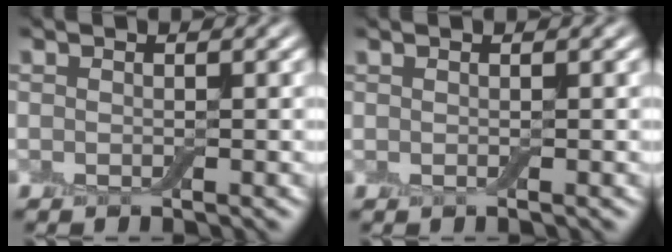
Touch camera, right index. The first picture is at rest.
{"total": 0.0}